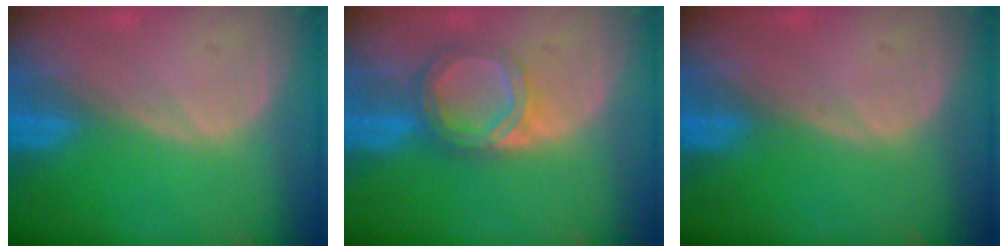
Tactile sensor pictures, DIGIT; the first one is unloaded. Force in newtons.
{"total": 5.7, "press": 5.2, "slide": 2.2}
{"total": 0.0}